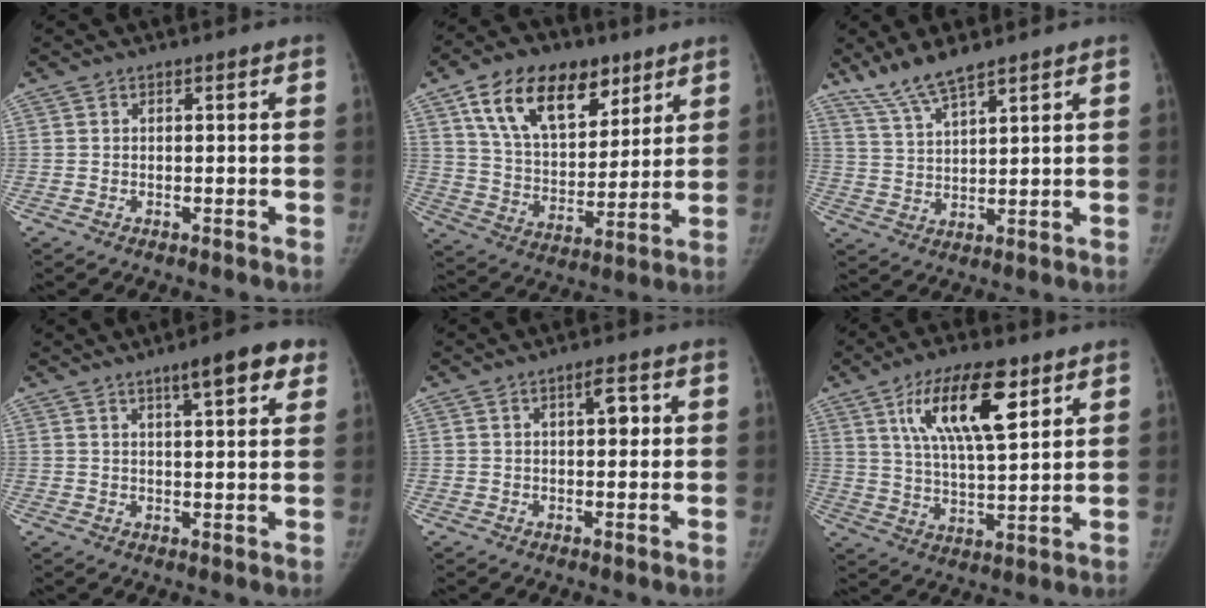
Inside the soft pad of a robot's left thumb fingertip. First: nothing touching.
{"total": 19.4, "force": [10.4, 11.4, 11.7], "torque": [-0.155, -0.033, 0.184]}
{"total": 7.4, "force": [6.0, 1.2, 4.1], "torque": [-0.084, -0.025, 0.128]}
{"total": 8.0, "force": [4.6, 1.9, 6.2], "torque": [-0.068, -0.011, 0.061]}
{"total": 3.6, "force": [0.9, 1.6, 3.1], "torque": [-0.039, 0.002, 0.010]}
{"total": 15.6, "force": [7.3, 5.5, 12.6], "torque": [-0.197, -0.025, 0.132]}